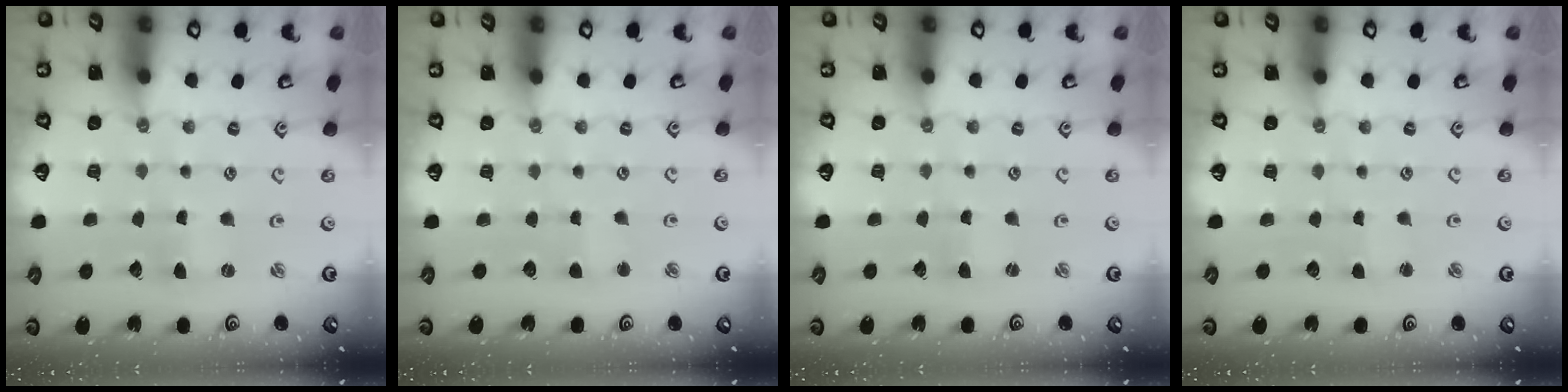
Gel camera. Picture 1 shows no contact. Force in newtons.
{"total": 2.2, "press": 2.2, "slide": 0.2}
{"total": 0.8, "press": 0.8, "slide": 0.2}
{"total": 1.5, "press": 1.5, "slide": 0.2}